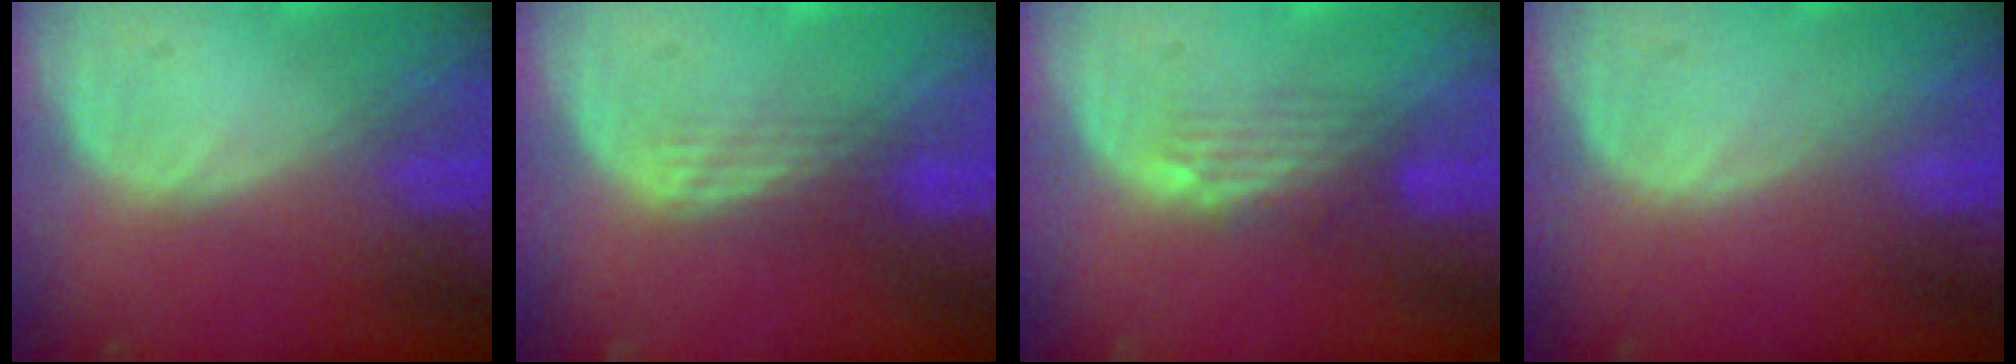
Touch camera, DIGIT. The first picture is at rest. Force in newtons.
{"total": 3.0, "press": 2.6, "slide": 1.4}
{"total": 3.3, "press": 3.0, "slide": 1.3}
{"total": 0.0}